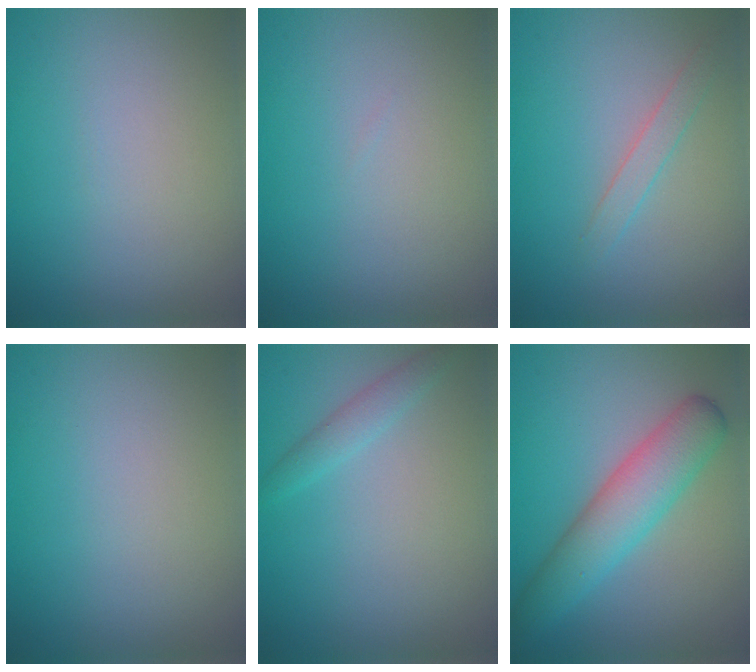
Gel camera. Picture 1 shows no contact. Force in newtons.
{"total": 0.0}
{"total": 1.5, "press": 1.5, "slide": 0.1}
{"total": 0.0}
{"total": 1.5, "press": 1.5, "slide": 0.1}
{"total": 5.6, "press": 5.6, "slide": 0.2}